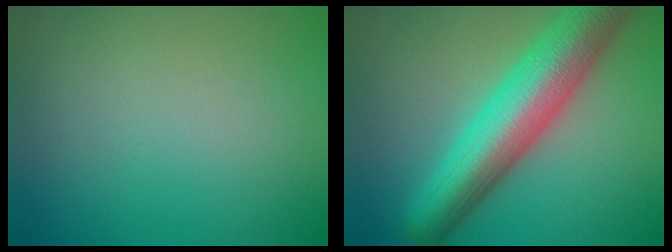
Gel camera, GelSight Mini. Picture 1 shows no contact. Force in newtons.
{"total": 10.0, "press": 10.0, "slide": 0.4}